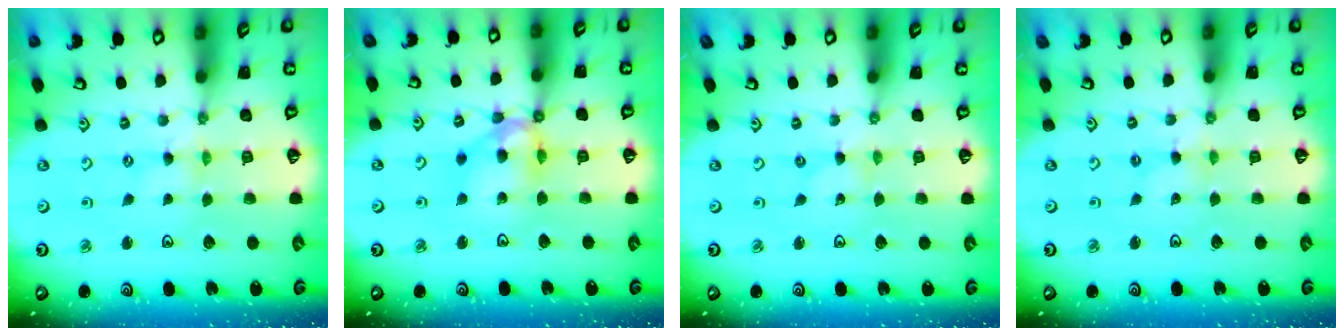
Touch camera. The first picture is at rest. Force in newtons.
{"total": 12.2, "press": 12.1, "slide": 1.7}
{"total": 0.0}
{"total": 1.4, "press": 1.4, "slide": 0.2}